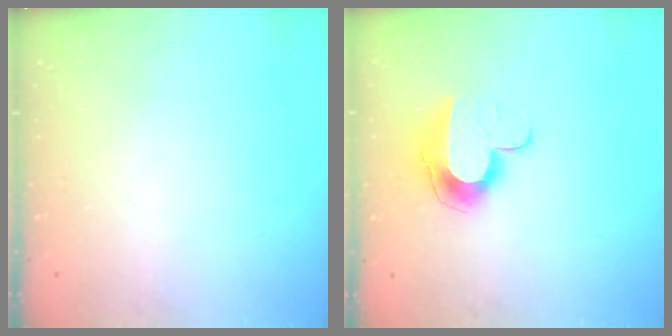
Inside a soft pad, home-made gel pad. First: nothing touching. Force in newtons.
{"total": 10.7, "press": 10.7, "slide": 0.5}